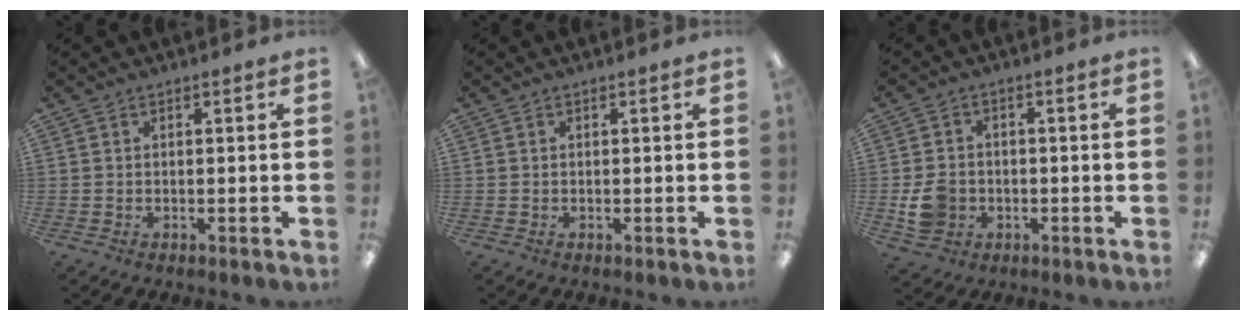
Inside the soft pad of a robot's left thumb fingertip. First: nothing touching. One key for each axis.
{"total": 0.0}
{"total": 6.5, "fx": -1.6, "fy": 5.6, "fz": 3.1, "tx": -0.048, "ty": 0.008, "tz": -0.027}